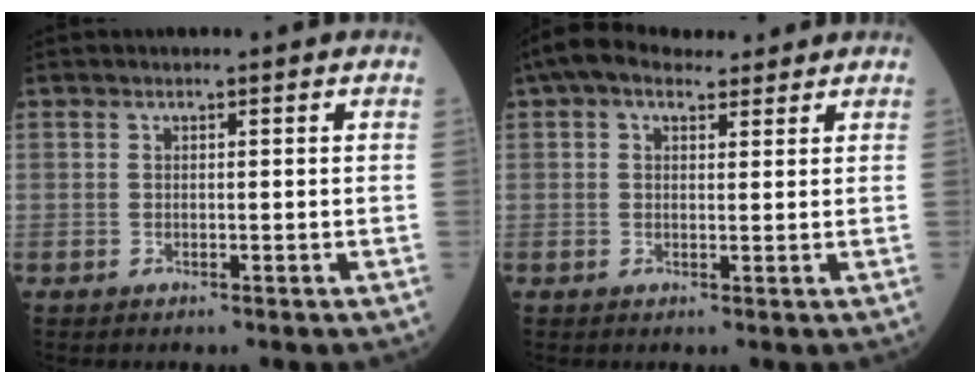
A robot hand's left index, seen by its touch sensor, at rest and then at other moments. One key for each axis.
{"total": 6.4, "fx": 4.7, "fy": 3.0, "fz": 3.0, "tx": -0.060, "ty": 0.043, "tz": 0.083}